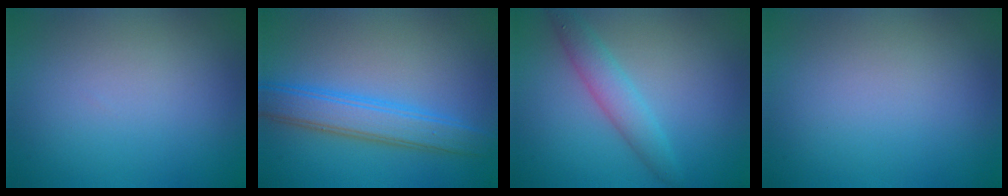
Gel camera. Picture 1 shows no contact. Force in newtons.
{"total": 4.4, "press": 4.4, "slide": 0.1}
{"total": 2.9, "press": 2.9, "slide": 0.0}
{"total": 0.0}